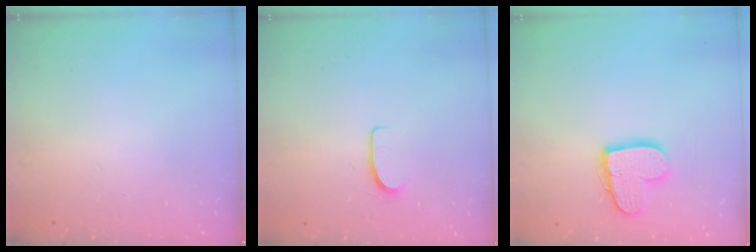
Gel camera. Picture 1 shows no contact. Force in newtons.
{"total": 5.8, "press": 5.8, "slide": 0.4}
{"total": 13.5, "press": 13.5, "slide": 0.9}